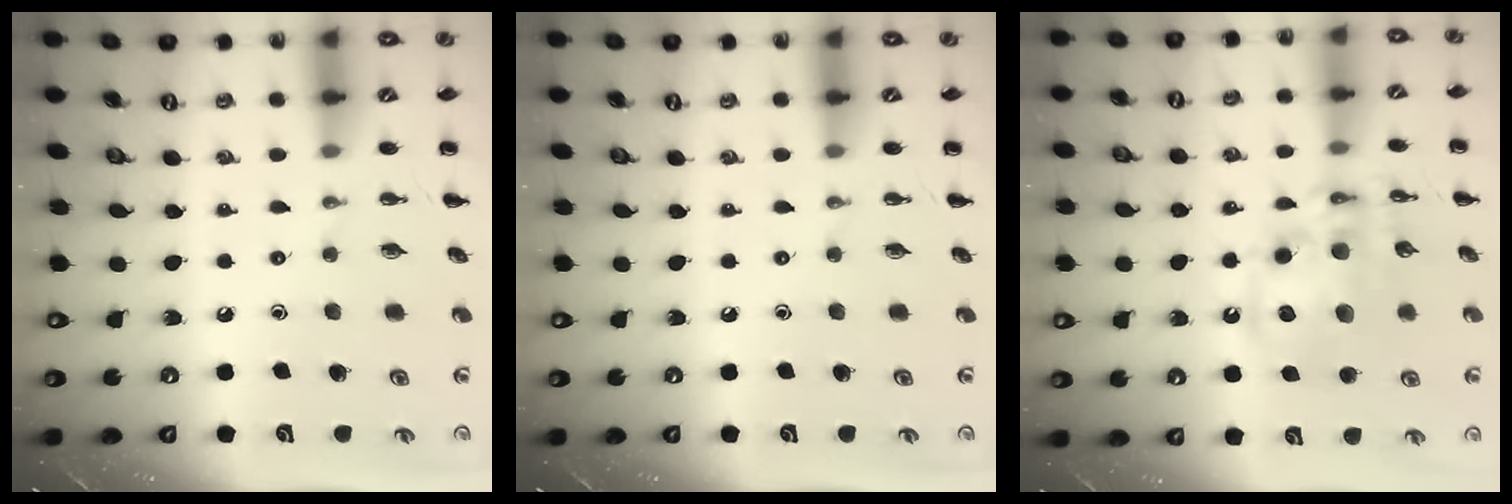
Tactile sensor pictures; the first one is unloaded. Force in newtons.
{"total": 0.0}
{"total": 13.5, "press": 13.2, "slide": 2.8}